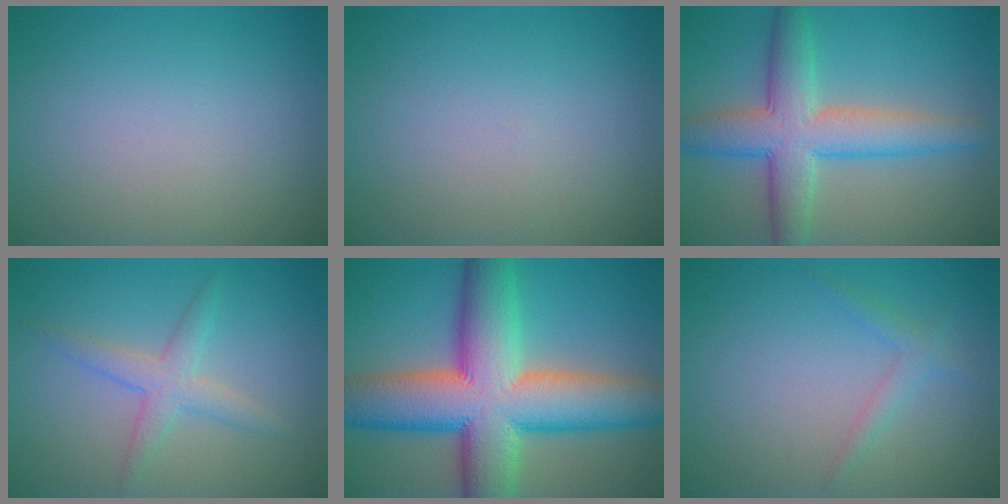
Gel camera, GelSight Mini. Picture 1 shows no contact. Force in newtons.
{"total": 0.0}
{"total": 7.1, "press": 7.1, "slide": 0.2}
{"total": 2.7, "press": 2.7, "slide": 0.1}
{"total": 14.8, "press": 14.8, "slide": 0.7}
{"total": 1.4, "press": 1.4, "slide": 0.1}